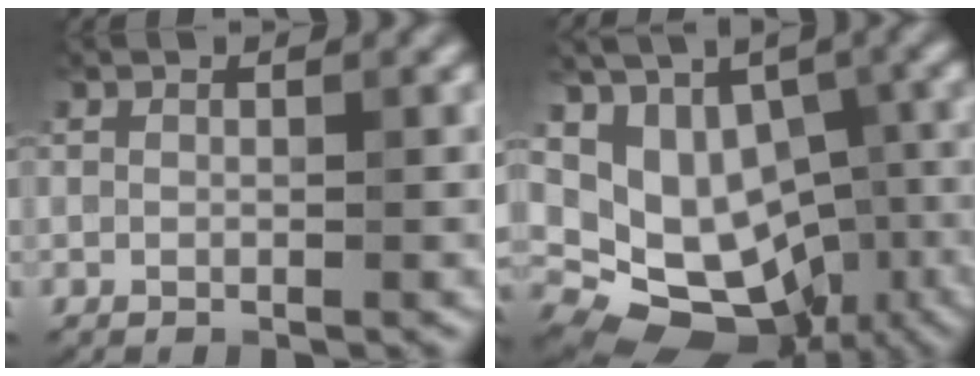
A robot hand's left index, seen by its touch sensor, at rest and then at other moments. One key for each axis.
{"total": 11.3, "fx": -2.0, "fy": 9.6, "fz": 5.6, "tx": -0.078, "ty": 0.000, "tz": -0.018}